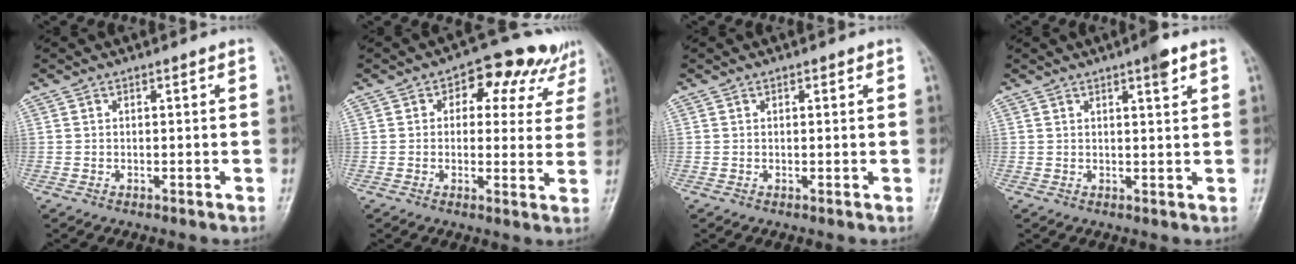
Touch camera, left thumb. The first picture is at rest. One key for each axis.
{"total": 11.8, "fx": 6.0, "fy": 7.3, "fz": 7.1, "tx": -0.033, "ty": 0.000, "tz": 0.069}
{"total": 0.9, "fx": 0.5, "fy": 0.5, "fz": 0.5, "tx": -0.003, "ty": -0.001, "tz": 0.004}
{"total": 3.4, "fx": 2.0, "fy": 0.6, "fz": 2.6, "tx": -0.033, "ty": -0.008, "tz": 0.027}